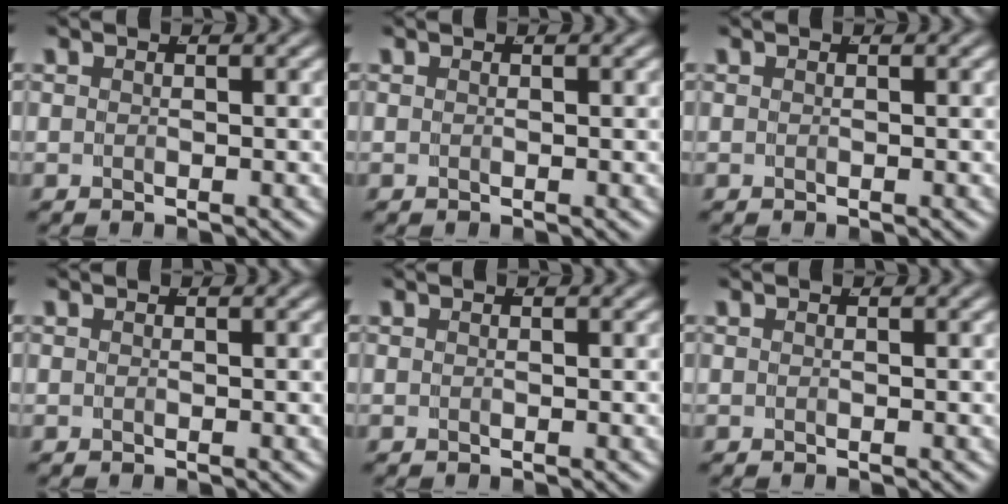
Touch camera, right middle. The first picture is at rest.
{"total": 0.0}
{"total": 0.0}
{"total": 0.0}
{"total": 0.0}
{"total": 0.0}